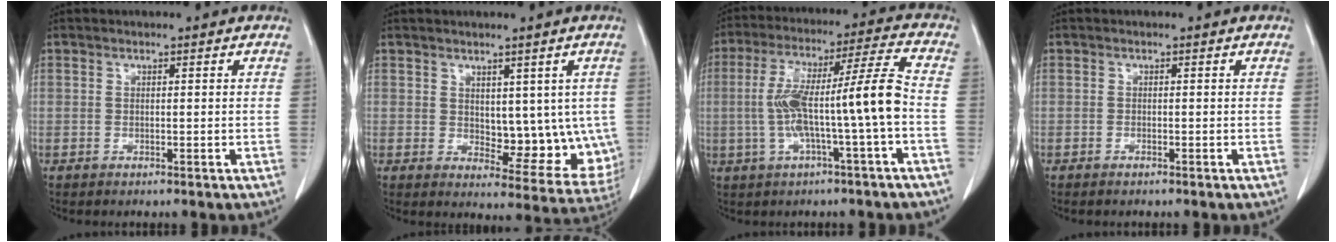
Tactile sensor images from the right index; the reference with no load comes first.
{"total": 10.4, "force": [0.9, 5.7, 8.7], "torque": [-0.089, -0.003, 0.031]}
{"total": 12.6, "force": [-1.8, -0.2, 12.5], "torque": [-0.231, 0.033, -0.030]}
{"total": 0.6, "force": [-0.5, 0.1, 0.3], "torque": [-0.011, -0.002, -0.008]}